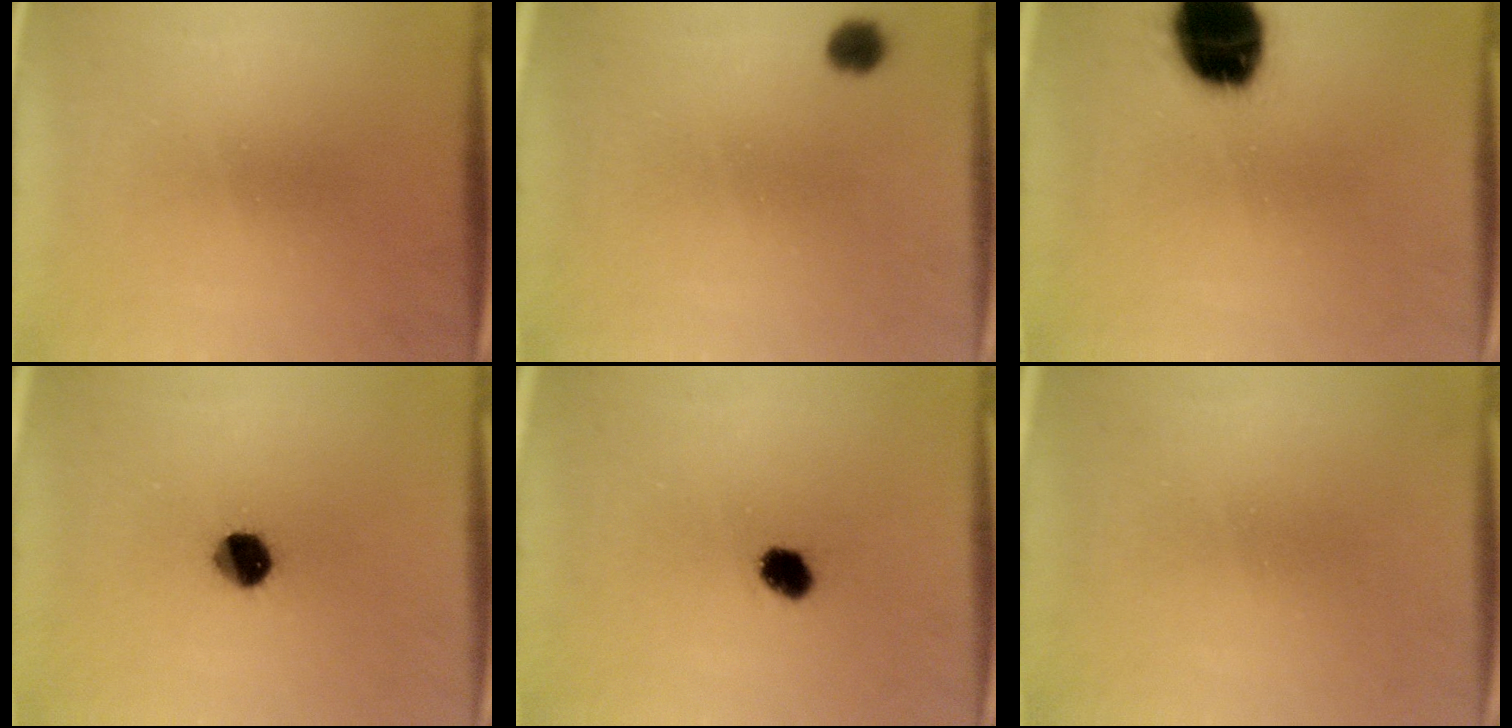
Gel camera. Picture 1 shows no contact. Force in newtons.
{"total": 2.6}
{"total": 19.5}
{"total": 6.7}
{"total": 2.6}
{"total": 1.1}